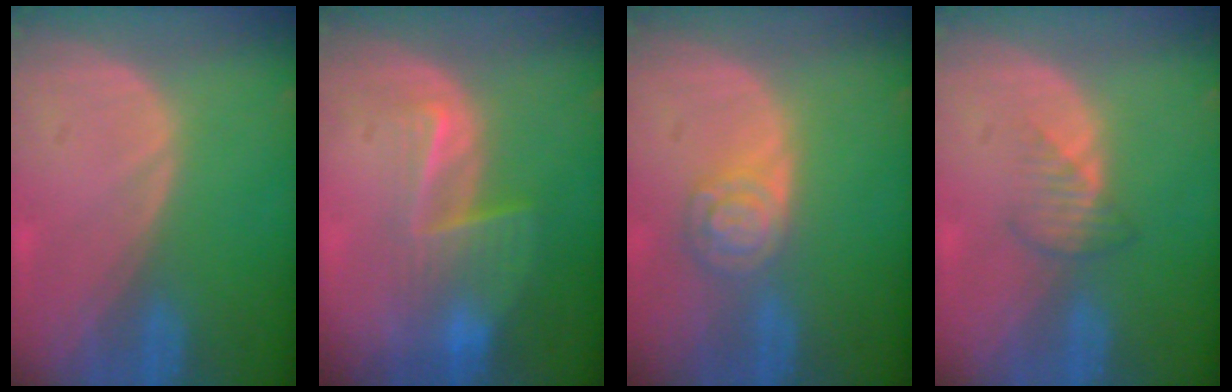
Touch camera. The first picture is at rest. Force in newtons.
{"total": 6.4, "press": 5.7, "slide": 2.9}
{"total": 5.3, "press": 4.7, "slide": 2.6}
{"total": 2.7, "press": 2.6, "slide": 0.6}